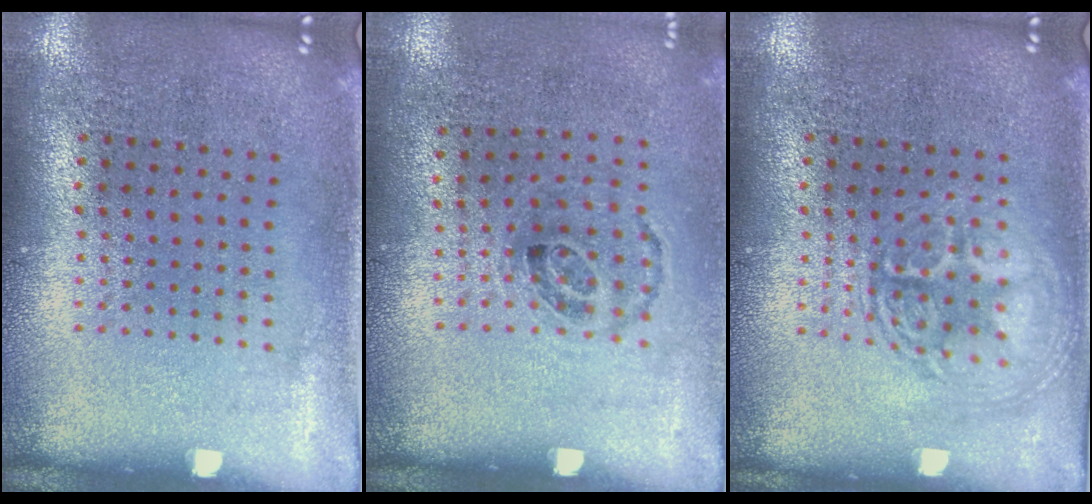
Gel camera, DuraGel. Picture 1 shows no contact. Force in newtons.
{"total": 1.0, "press": 0.6, "slide": 0.8}
{"total": 2.0, "press": 1.9, "slide": 0.3}